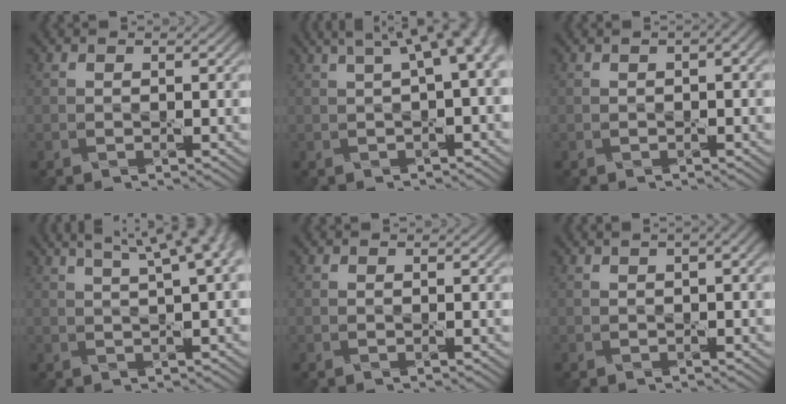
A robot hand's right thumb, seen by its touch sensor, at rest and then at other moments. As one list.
[{"total": 8.6, "force": [2.6, 3.0, 7.6], "torque": [-0.081, 0.034, 0.030]}, {"total": 2.4, "force": [0.6, 0.8, 2.2], "torque": [-0.035, 0.005, 0.008]}, {"total": 10.0, "force": [5.2, 2.8, 8.0], "torque": [-0.076, 0.049, 0.045]}, {"total": 0.0}, {"total": 3.2, "force": [1.3, 1.1, 2.8], "torque": [-0.039, 0.006, 0.007]}]